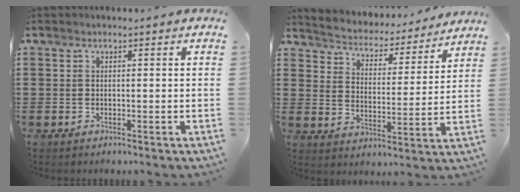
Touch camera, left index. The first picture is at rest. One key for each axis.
{"total": 3.7, "fx": 3.7, "fy": 0.3, "fz": -0.2, "tx": -0.022, "ty": -0.037, "tz": 0.054}